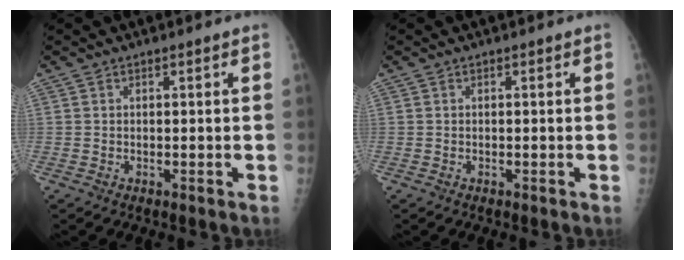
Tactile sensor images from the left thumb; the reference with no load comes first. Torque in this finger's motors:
{"motor_torque": [0.03, 0.03, -0.03, -0.03, 0.00]}